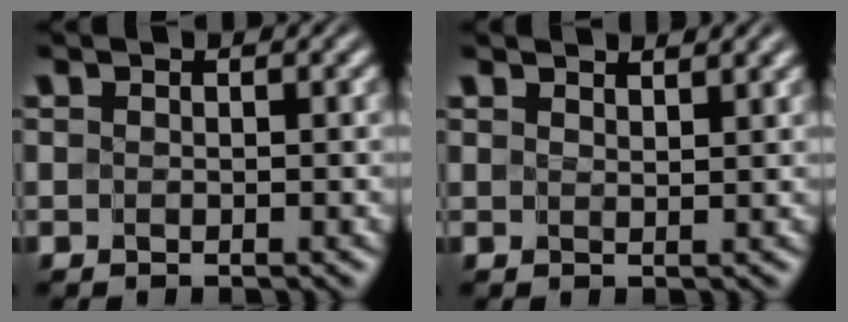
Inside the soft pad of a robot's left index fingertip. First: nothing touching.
{"total": 1.5, "force": [1.5, 0.0, 0.3], "torque": [-0.009, 0.001, 0.023]}